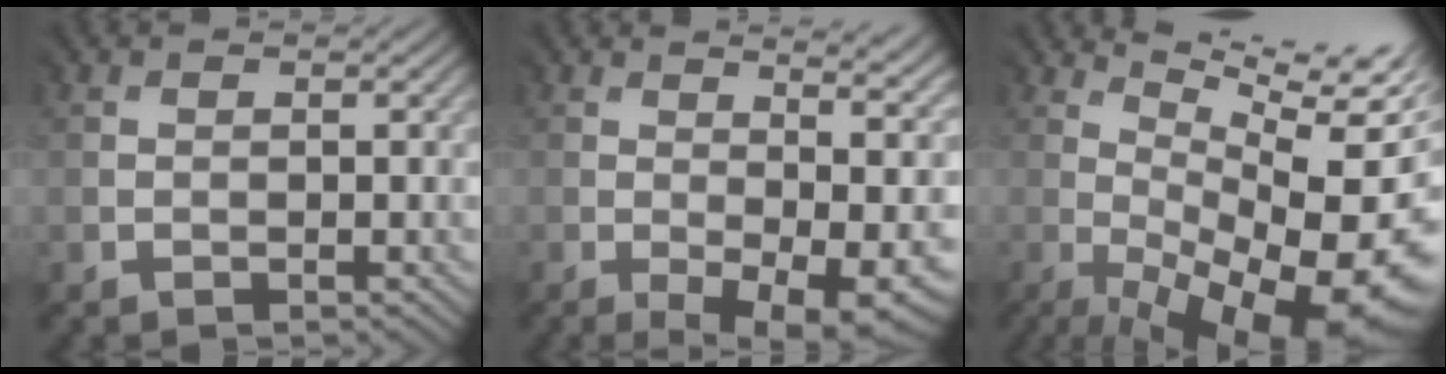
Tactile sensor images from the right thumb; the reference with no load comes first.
{"total": 14.4, "force": [0.1, 6.2, 13.0], "torque": [-0.139, 0.008, 0.033]}
{"total": 16.1, "force": [-0.9, 5.1, 15.3], "torque": [-0.169, 0.014, 0.027]}